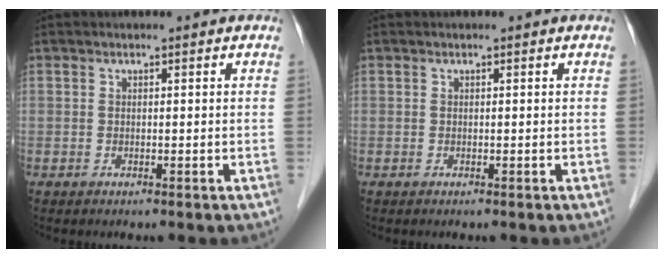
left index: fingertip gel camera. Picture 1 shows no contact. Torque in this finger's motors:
{"motor_torque": [-0.01, 0.00, 0.00, 0.00]}